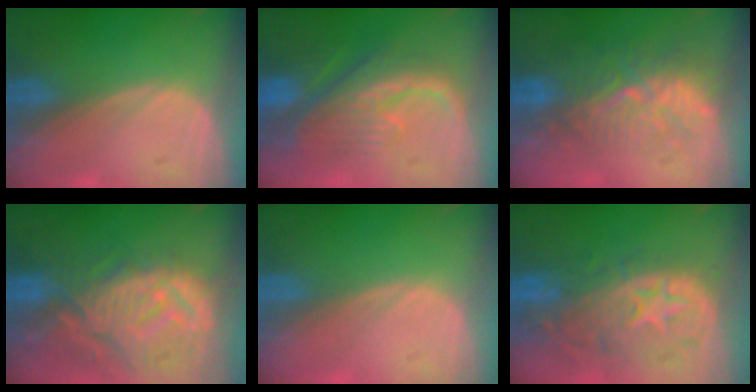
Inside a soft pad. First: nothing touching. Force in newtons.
{"total": 10.3, "press": 9.1, "slide": 4.7}
{"total": 9.1, "press": 8.4, "slide": 3.5}
{"total": 12.7, "press": 11.2, "slide": 5.9}
{"total": 0.0}
{"total": 11.0, "press": 9.7, "slide": 5.1}